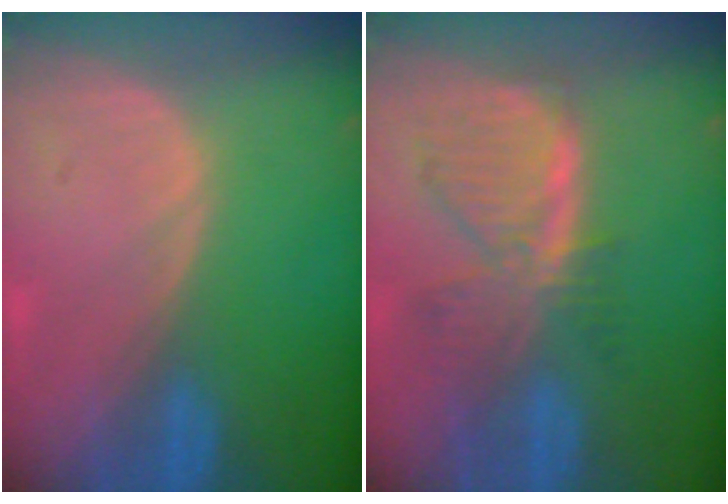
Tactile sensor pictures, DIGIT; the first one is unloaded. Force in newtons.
{"total": 8.0, "press": 7.1, "slide": 3.7}